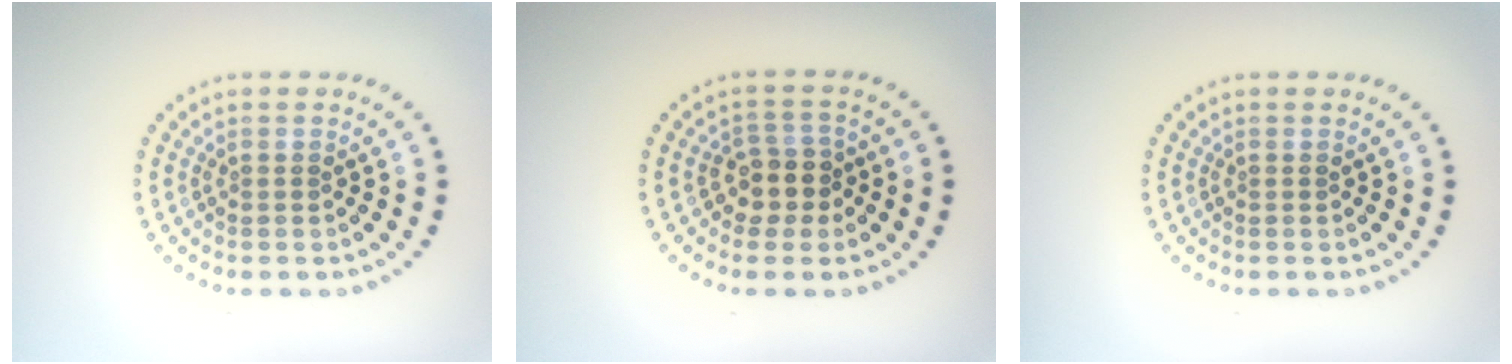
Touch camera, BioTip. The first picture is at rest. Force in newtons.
{"total": 2.7, "press": 2.5, "slide": 1.2}
{"total": 0.0}